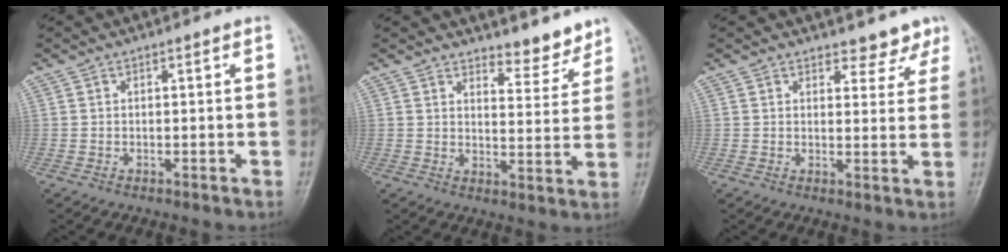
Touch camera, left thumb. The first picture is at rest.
{"total": 5.9, "force": [5.4, 1.8, 1.5], "torque": [-0.001, -0.053, 0.081]}
{"total": 4.6, "force": [4.0, 2.2, 0.6], "torque": [0.022, -0.030, 0.041]}